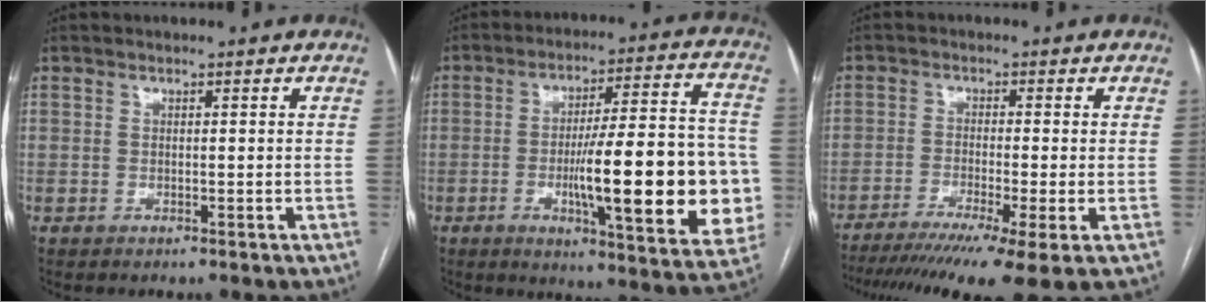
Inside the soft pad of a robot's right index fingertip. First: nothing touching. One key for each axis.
{"total": 23.1, "fx": -4.2, "fy": 4.0, "fz": 22.3, "tx": -0.260, "ty": 0.014, "tz": -0.049}
{"total": 14.2, "fx": -10.1, "fy": -0.3, "fz": 9.9, "tx": -0.139, "ty": -0.032, "tz": -0.160}